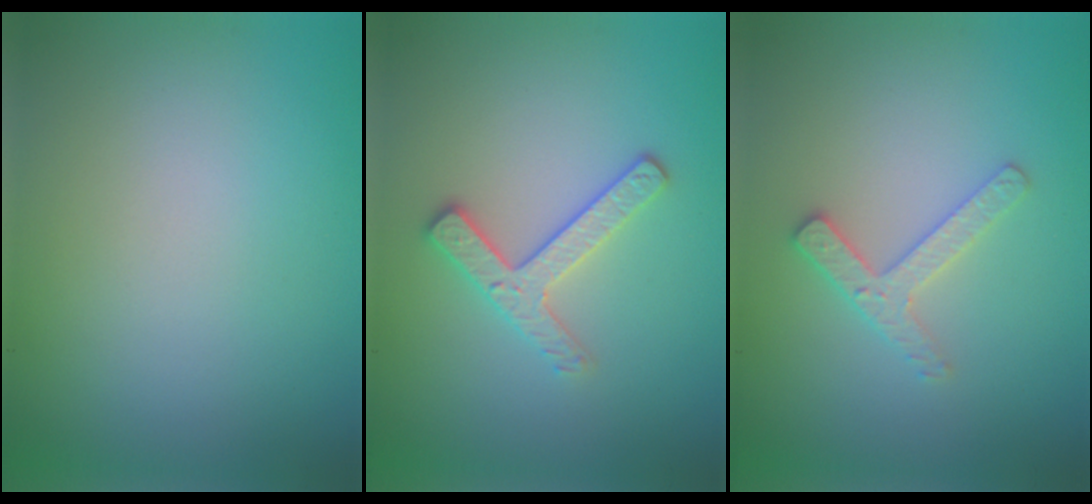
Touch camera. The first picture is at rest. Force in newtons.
{"total": 2.8, "press": 2.6, "slide": 1.1}
{"total": 2.4, "press": 2.4, "slide": 0.4}